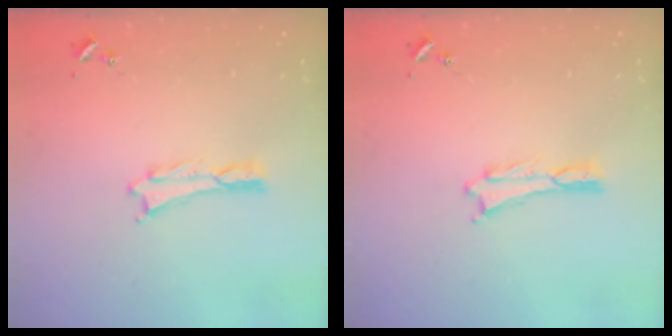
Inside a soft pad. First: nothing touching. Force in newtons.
{"total": 0.0}